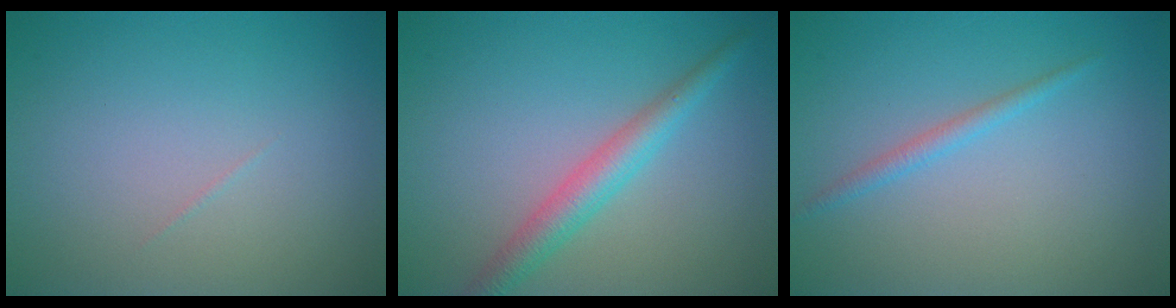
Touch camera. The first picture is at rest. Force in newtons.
{"total": 3.2, "press": 3.2, "slide": 0.1}
{"total": 1.3, "press": 1.3, "slide": 0.1}